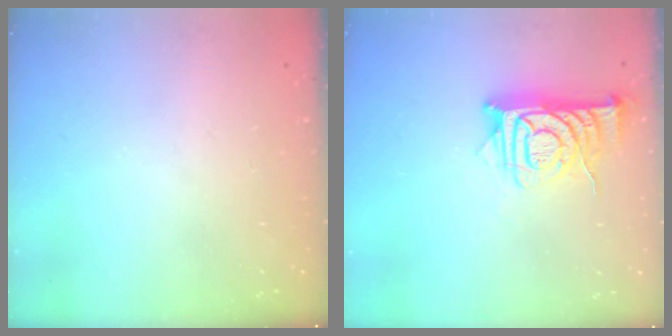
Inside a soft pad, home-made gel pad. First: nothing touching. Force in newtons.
{"total": 10.7, "press": 10.7, "slide": 1.1}